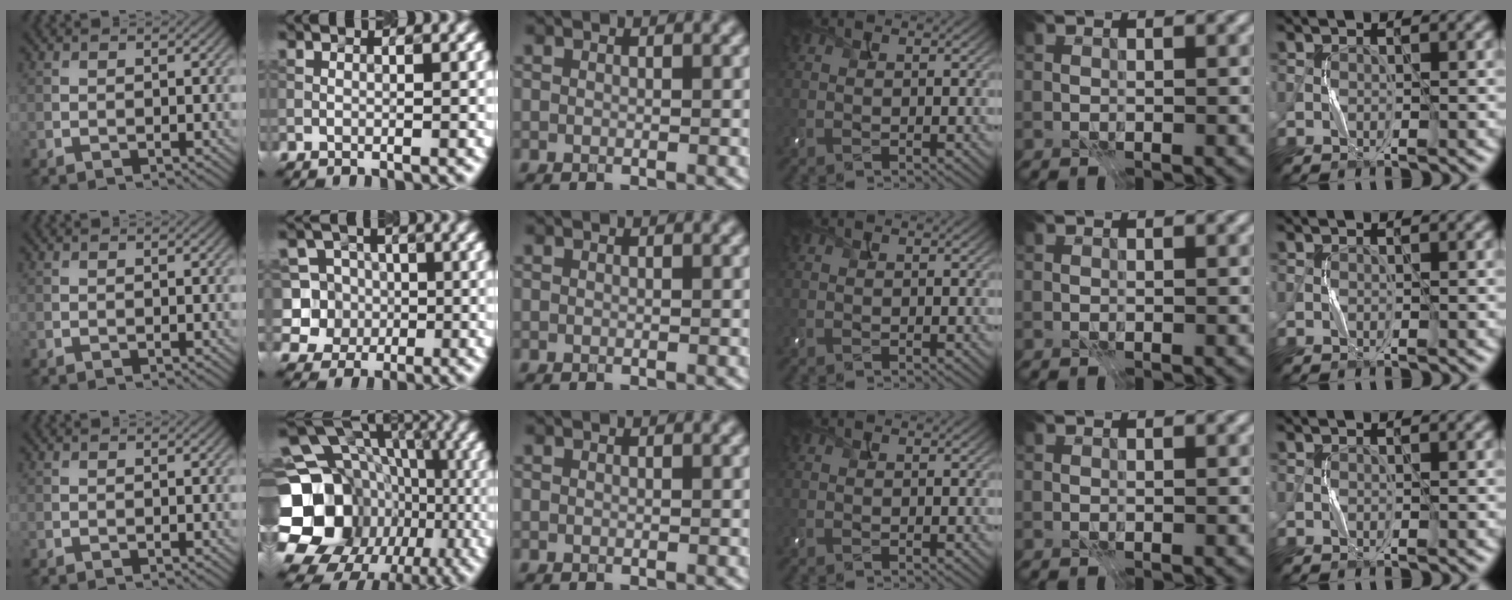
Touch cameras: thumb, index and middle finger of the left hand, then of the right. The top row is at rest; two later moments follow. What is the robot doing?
{"motion": "press", "object": "camera"}